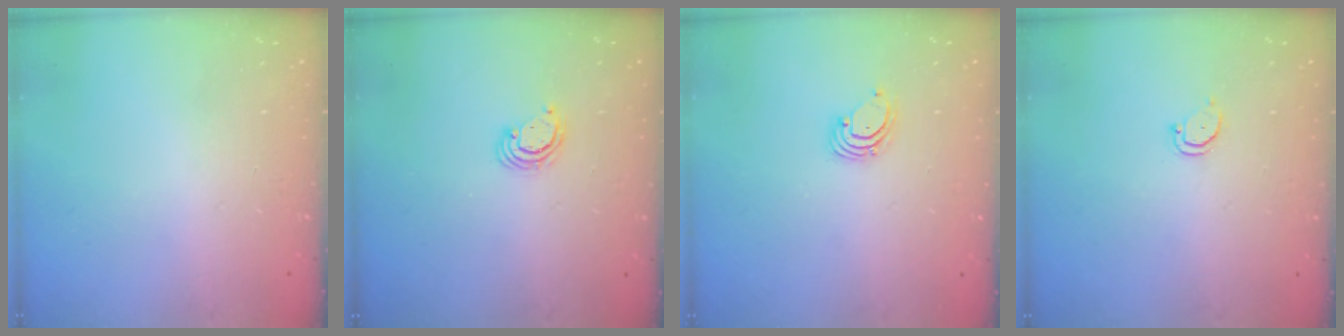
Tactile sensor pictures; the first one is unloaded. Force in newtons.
{"total": 2.5, "press": 2.5, "slide": 0.2}
{"total": 1.6, "press": 1.6, "slide": 0.1}
{"total": 2.5, "press": 2.5, "slide": 0.3}